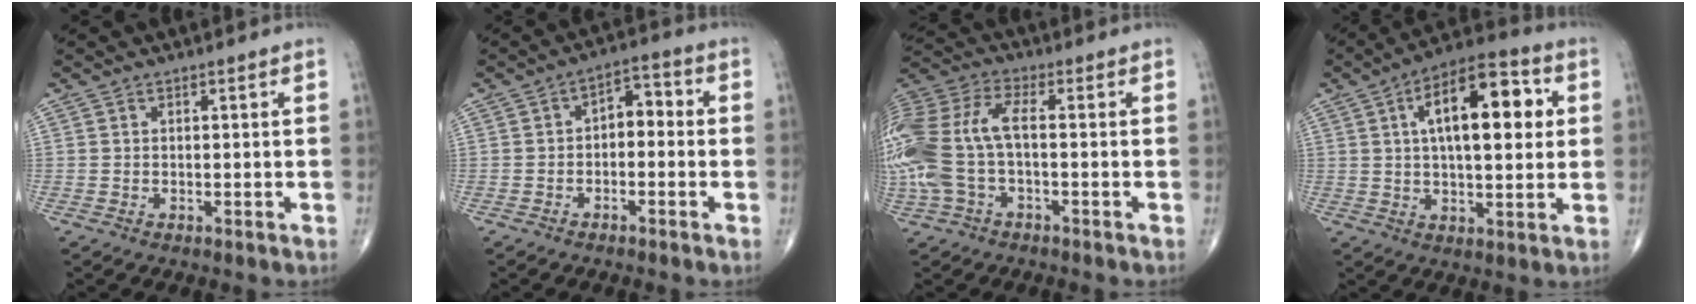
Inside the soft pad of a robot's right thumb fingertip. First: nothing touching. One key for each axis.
{"total": 5.3, "fx": -0.7, "fy": 3.3, "fz": 4.1, "tx": -0.040, "ty": 0.031, "tz": -0.024}
{"total": 17.1, "fx": -1.8, "fy": 8.4, "fz": 14.9, "tx": -0.371, "ty": 0.028, "tz": -0.034}
{"total": 17.3, "fx": 4.0, "fy": 7.6, "fz": 15.0, "tx": -0.208, "ty": 0.014, "tz": 0.054}